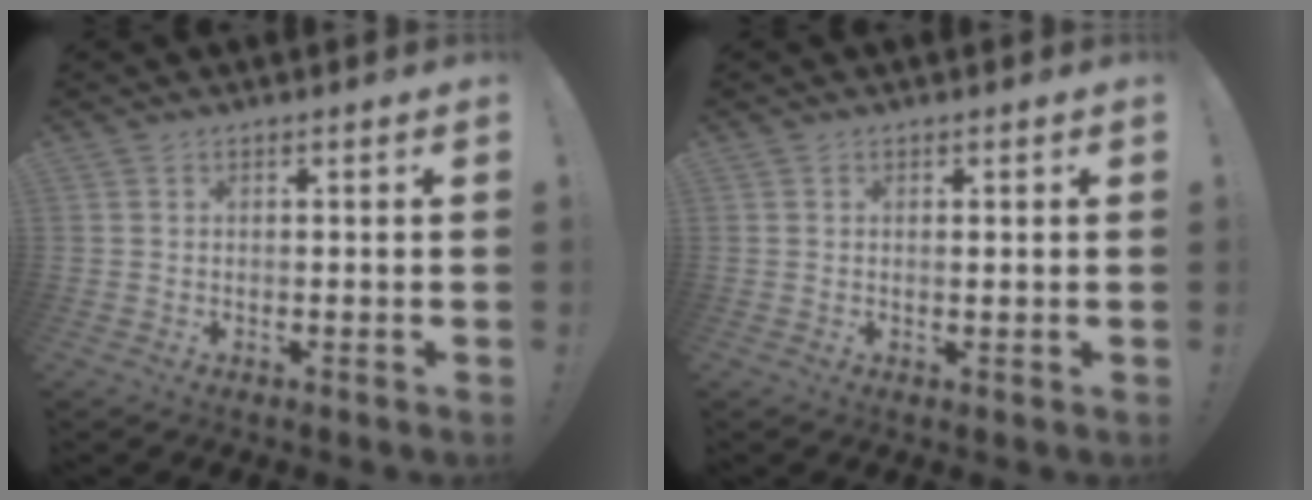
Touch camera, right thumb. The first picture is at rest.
{"total": 0.6, "force": [0.4, 0.1, 0.5], "torque": [0.000, -0.003, 0.005]}